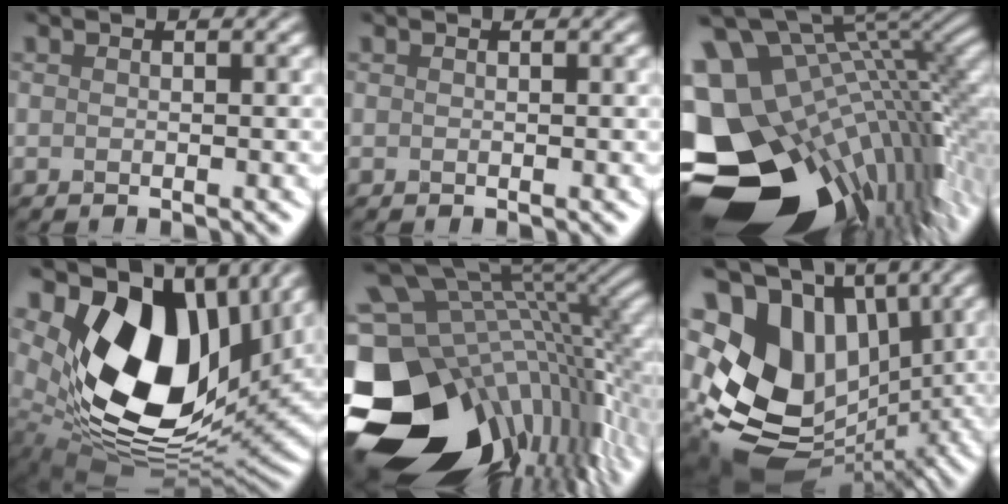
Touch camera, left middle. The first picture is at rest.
{"total": 0.0}
{"total": 16.2, "force": [-2.2, 10.9, 11.8], "torque": [-0.227, -0.013, 0.002]}
{"total": 13.8, "force": [4.9, 8.9, 9.4], "torque": [-0.168, -0.018, 0.095]}
{"total": 17.6, "force": [-3.9, 11.6, 12.6], "torque": [-0.258, -0.004, -0.028]}
{"total": 16.7, "force": [1.4, 12.7, 10.7], "torque": [-0.233, -0.001, 0.061]}